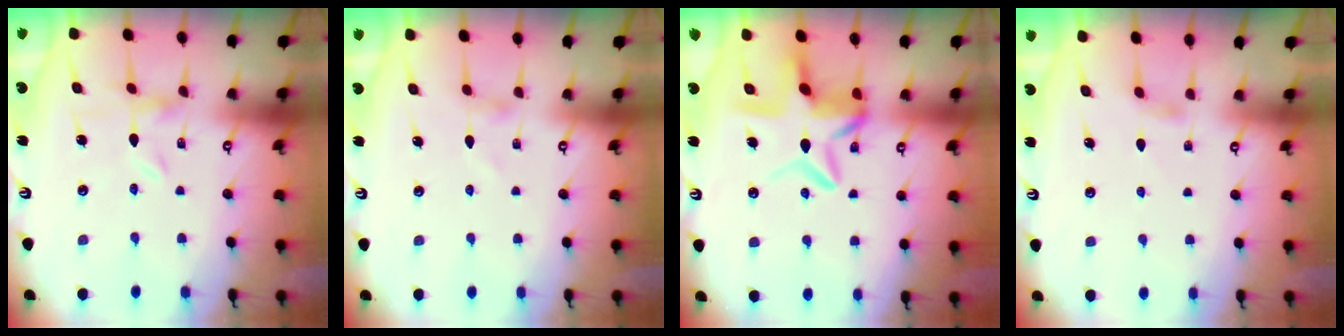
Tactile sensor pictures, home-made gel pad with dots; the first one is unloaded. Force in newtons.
{"total": 0.7, "press": 0.7, "slide": 0.2}
{"total": 11.3, "press": 11.2, "slide": 1.1}
{"total": 2.2, "press": 2.1, "slide": 0.5}